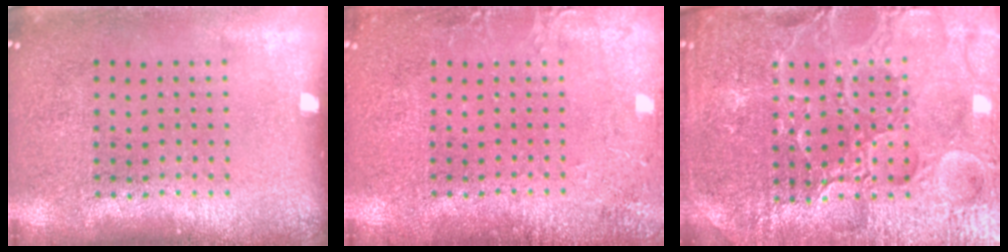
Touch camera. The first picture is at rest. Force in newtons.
{"total": 2.1, "press": 2.1, "slide": 0.1}
{"total": 5.0, "press": 4.7, "slide": 1.7}